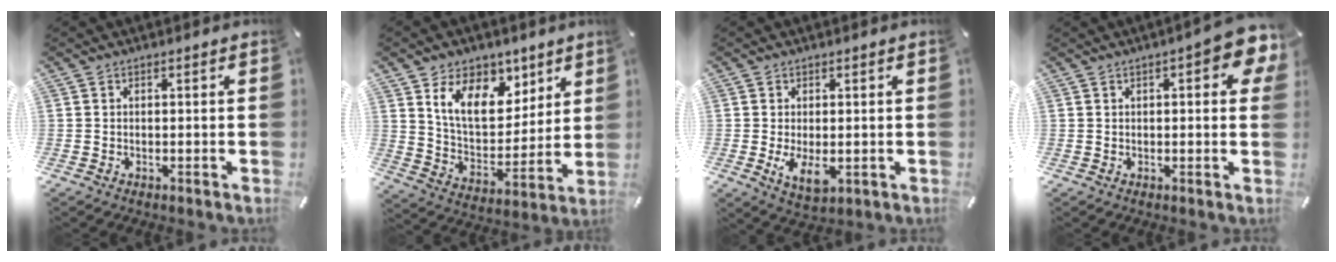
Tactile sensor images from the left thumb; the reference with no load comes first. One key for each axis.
{"total": 14.1, "fx": 8.3, "fy": 9.4, "fz": 6.6, "tx": -0.120, "ty": -0.047, "tz": 0.159}
{"total": 5.7, "fx": -0.7, "fy": 2.9, "fz": 4.8, "tx": -0.099, "ty": -0.015, "tz": -0.017}
{"total": 8.2, "fx": 2.9, "fy": 2.9, "fz": 7.1, "tx": -0.093, "ty": -0.007, "tz": 0.045}